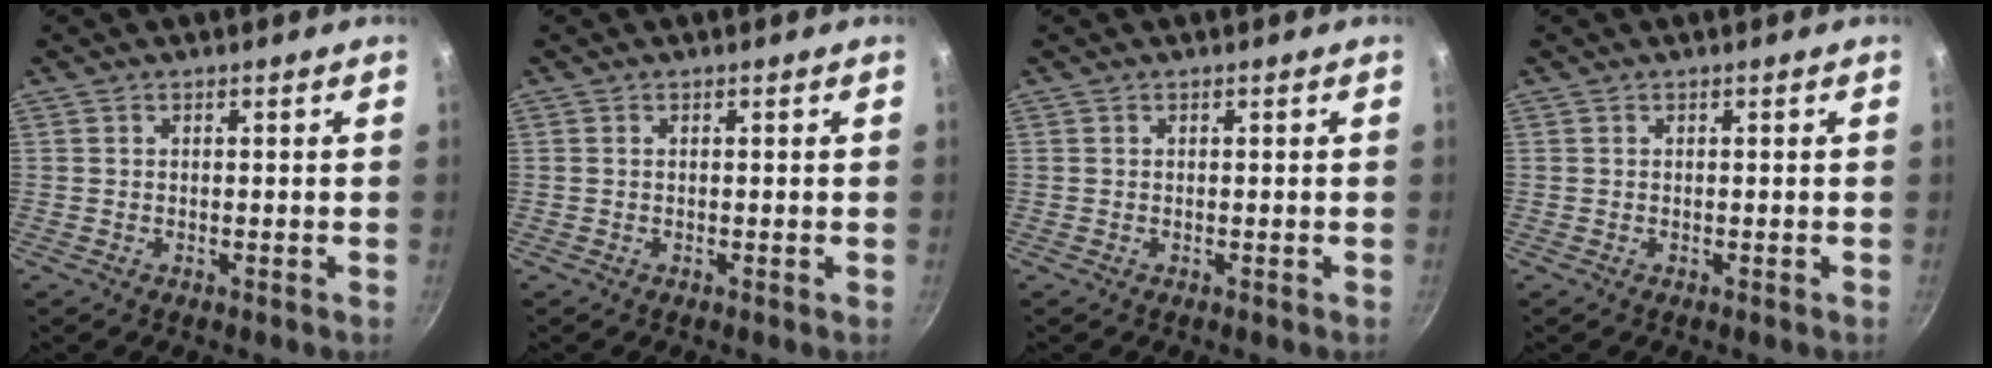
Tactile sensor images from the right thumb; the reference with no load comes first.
{"total": 0.0}
{"total": 0.0}
{"total": 0.0}